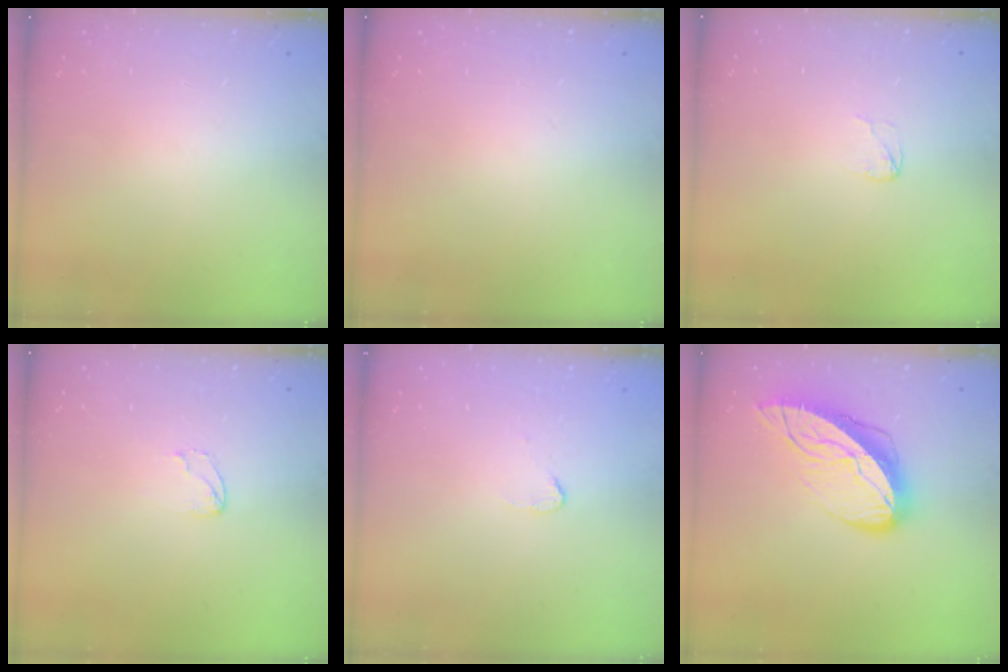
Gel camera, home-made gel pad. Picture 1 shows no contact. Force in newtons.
{"total": 0.0}
{"total": 2.7, "press": 2.7, "slide": 0.2}
{"total": 2.8, "press": 2.8, "slide": 0.2}
{"total": 2.6, "press": 2.6, "slide": 0.2}
{"total": 11.6, "press": 11.5, "slide": 1.4}